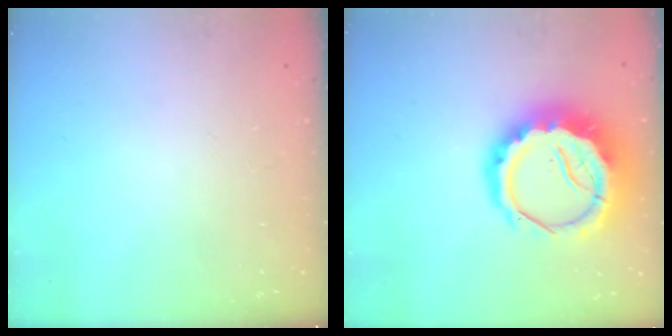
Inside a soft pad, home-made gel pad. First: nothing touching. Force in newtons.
{"total": 17.1, "press": 16.7, "slide": 3.8}